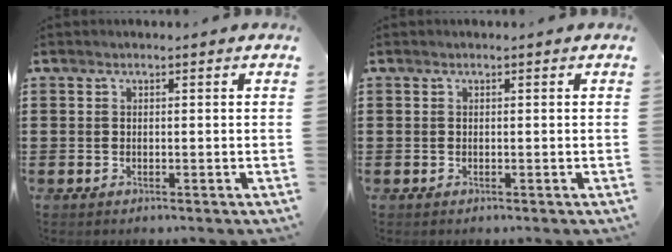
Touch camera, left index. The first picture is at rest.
{"total": 0.0}